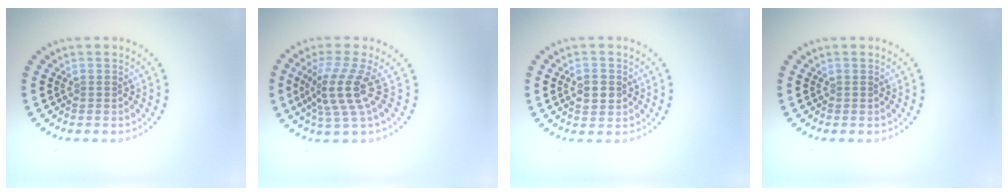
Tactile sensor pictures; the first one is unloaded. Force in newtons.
{"total": 4.0, "press": 2.7, "slide": 3.0}
{"total": 2.1, "press": 2.0, "slide": 0.2}
{"total": 0.0}